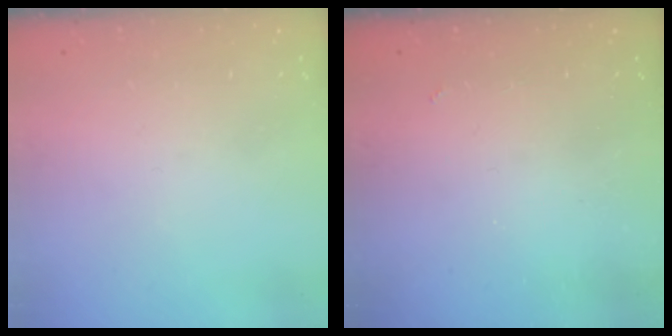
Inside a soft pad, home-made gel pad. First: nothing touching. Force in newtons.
{"total": 1.9, "press": 1.8, "slide": 0.4}